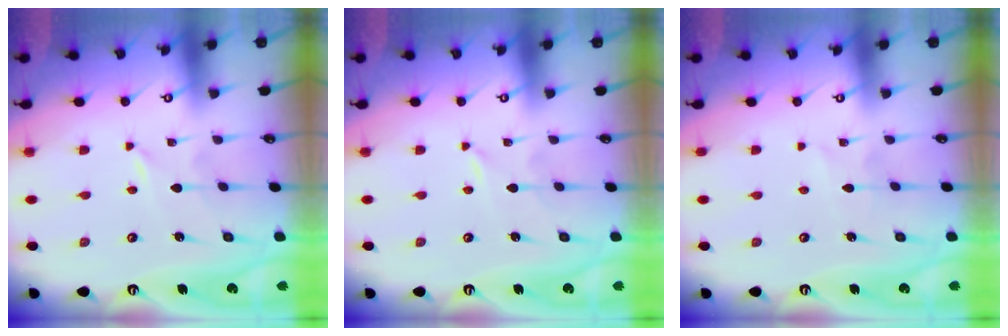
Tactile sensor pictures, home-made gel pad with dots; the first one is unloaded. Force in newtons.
{"total": 0.0}
{"total": 2.5, "press": 2.5, "slide": 0.2}